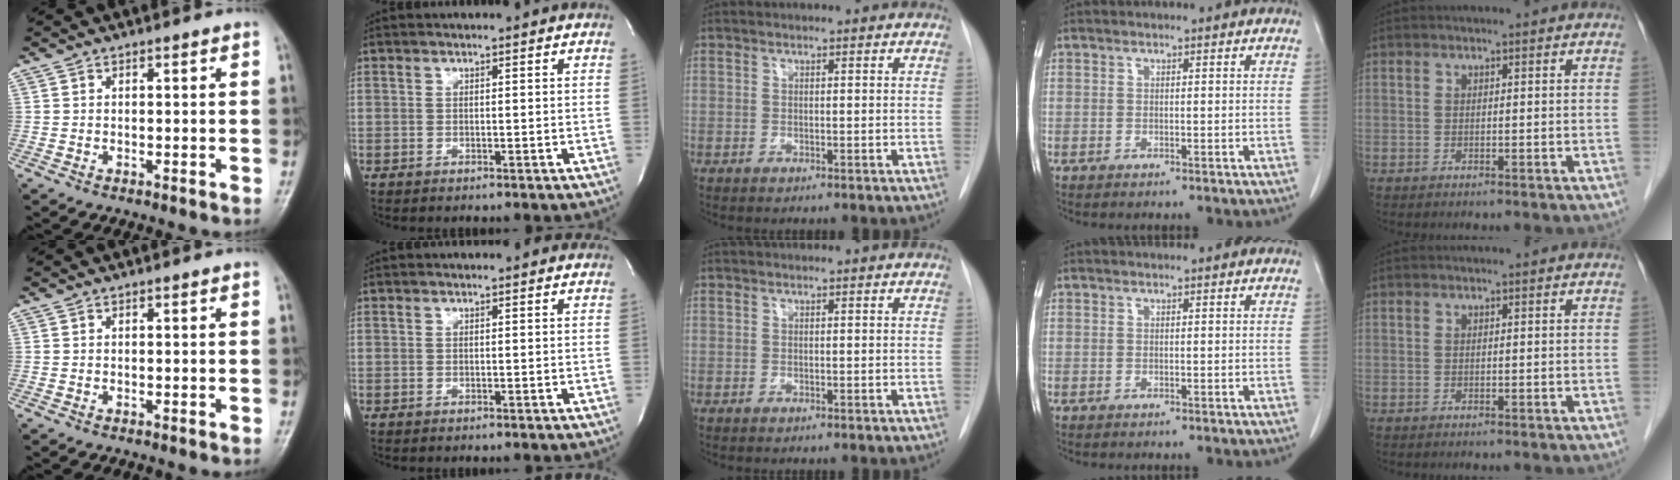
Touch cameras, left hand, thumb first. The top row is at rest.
{}